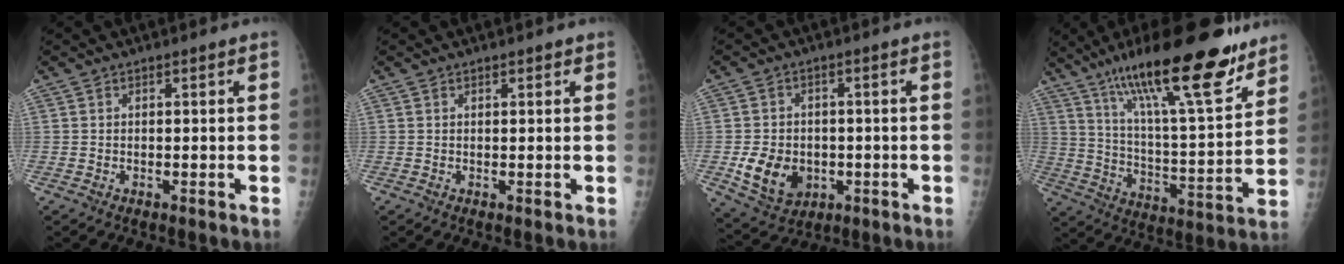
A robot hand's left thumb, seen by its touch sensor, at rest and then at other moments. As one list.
[{"total": 1.0, "force": [0.7, 0.4, 0.5], "torque": [-0.006, -0.002, 0.007]}, {"total": 9.6, "force": [-2.1, 7.6, 5.6], "torque": [-0.077, 0.003, -0.020]}, {"total": 25.3, "force": [17.1, 5.4, 17.8], "torque": [-0.267, -0.066, 0.283]}]